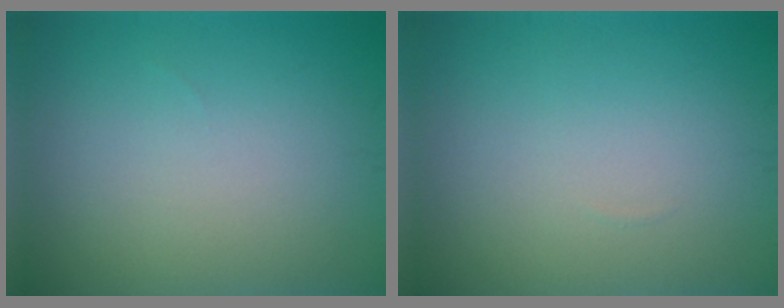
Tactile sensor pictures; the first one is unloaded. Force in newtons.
{"total": 0.0}